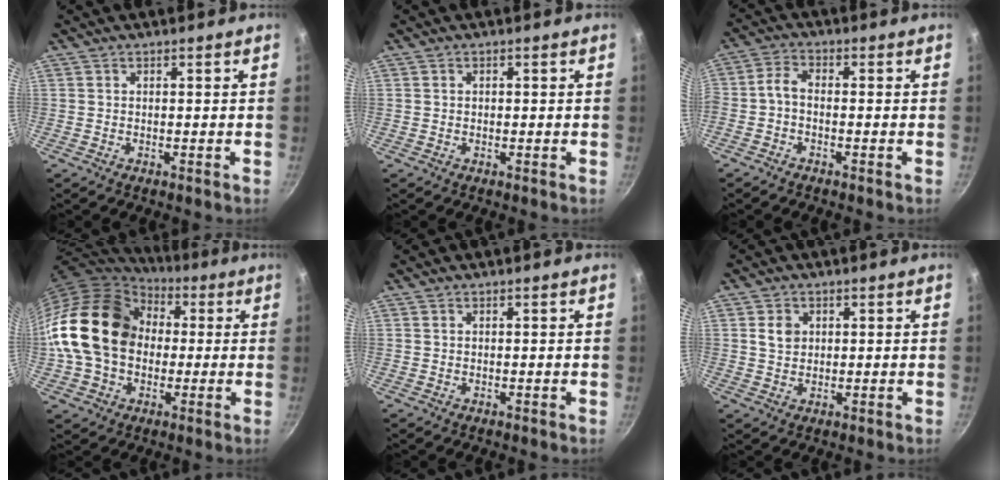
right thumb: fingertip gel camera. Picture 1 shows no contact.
{"total": 0.5, "force": [0.1, 0.5, 0.2], "torque": [-0.001, 0.003, 0.001]}
{"total": 3.5, "force": [-1.4, 1.7, 2.7], "torque": [-0.065, 0.022, -0.039]}
{"total": 21.4, "force": [1.4, 16.3, 13.7], "torque": [-0.237, 0.042, 0.019]}
{"total": 0.0}
{"total": 3.4, "force": [0.9, 2.8, 1.8], "torque": [-0.021, 0.000, 0.016]}